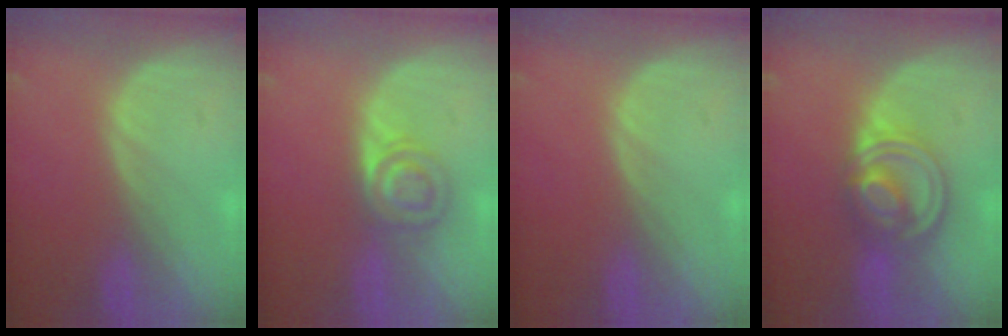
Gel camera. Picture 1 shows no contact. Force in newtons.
{"total": 4.5, "press": 4.5, "slide": 0.4}
{"total": 0.0}
{"total": 7.9, "press": 6.8, "slide": 4.1}